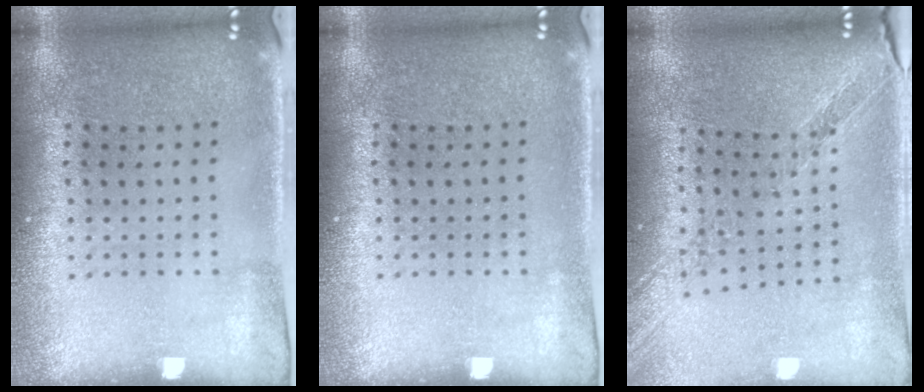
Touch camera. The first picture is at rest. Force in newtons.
{"total": 0.0}
{"total": 1.1, "press": 1.1, "slide": 0.2}